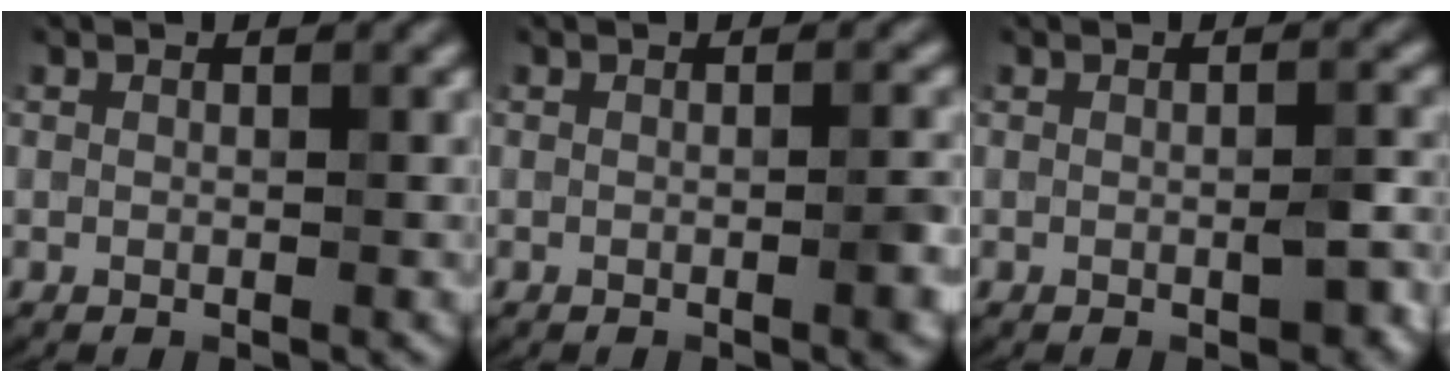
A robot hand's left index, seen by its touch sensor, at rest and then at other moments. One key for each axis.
{"total": 2.1, "fx": -0.5, "fy": 0.4, "fz": 2.0, "tx": -0.023, "ty": 0.002, "tz": -0.007}
{"total": 2.0, "fx": -0.6, "fy": 0.6, "fz": 1.8, "tx": -0.025, "ty": -0.002, "tz": -0.006}